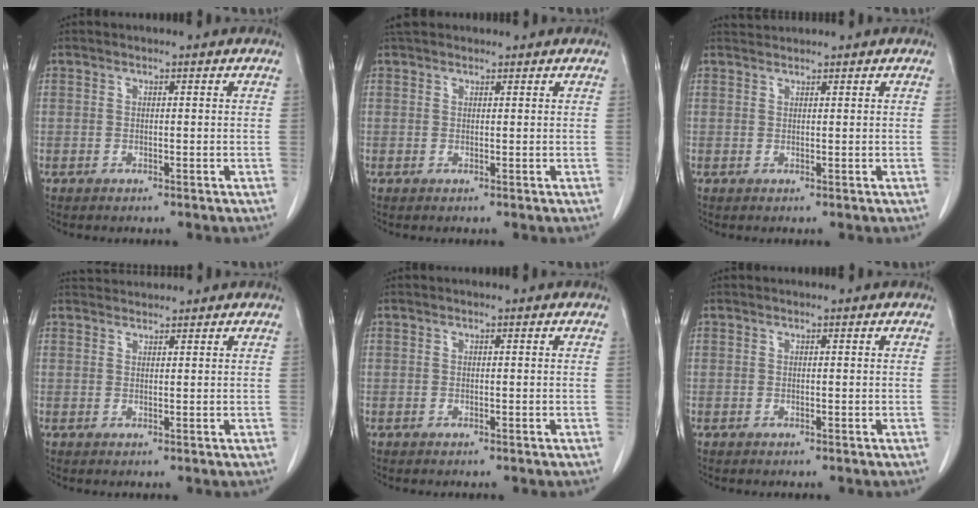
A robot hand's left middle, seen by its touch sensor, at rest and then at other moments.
{"total": 2.8, "force": [2.5, 1.2, 0.6], "torque": [-0.009, 0.026, 0.040]}
{"total": 1.3, "force": [1.2, -0.3, -0.4], "torque": [-0.004, 0.008, 0.029]}
{"total": 2.4, "force": [2.4, -0.1, -0.2], "torque": [-0.007, 0.017, 0.050]}
{"total": 0.0}
{"total": 0.0}